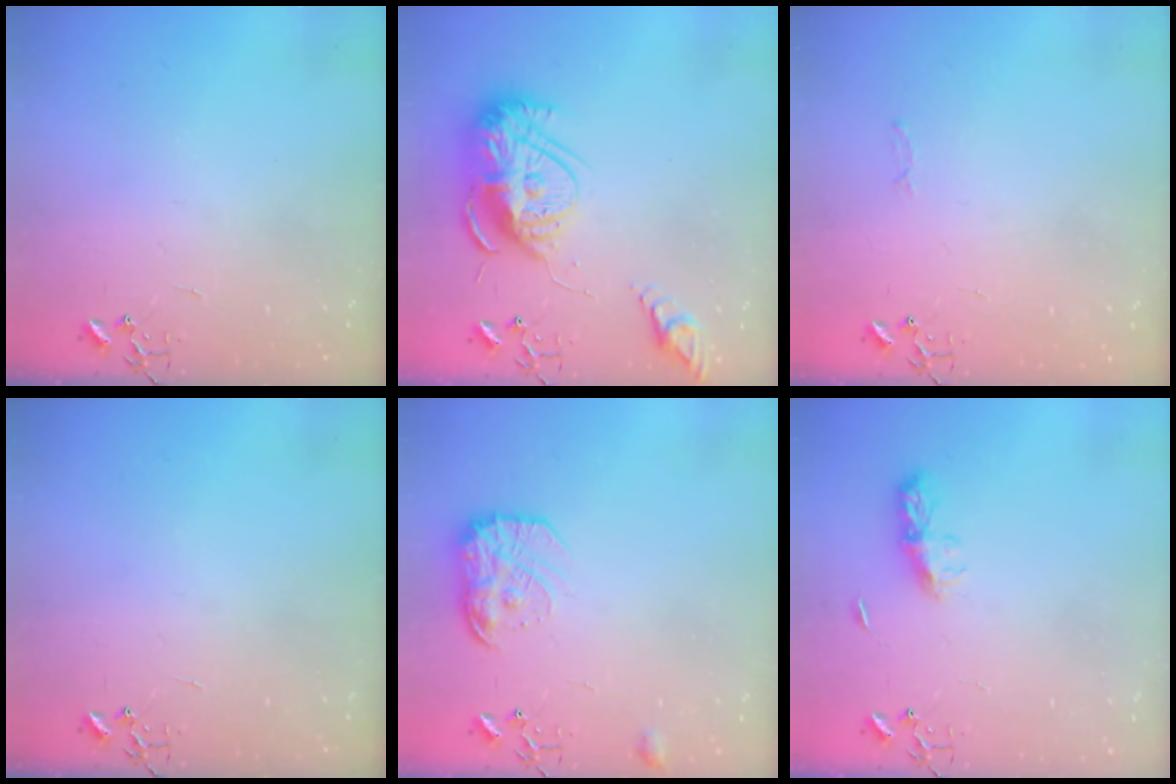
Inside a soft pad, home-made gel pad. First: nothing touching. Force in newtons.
{"total": 17.0, "press": 16.9, "slide": 1.5}
{"total": 2.8, "press": 2.8, "slide": 0.4}
{"total": 0.0}
{"total": 14.3, "press": 14.3, "slide": 0.9}
{"total": 7.4, "press": 7.4, "slide": 0.4}